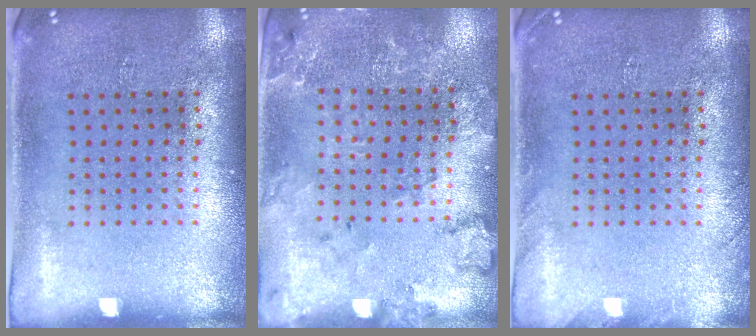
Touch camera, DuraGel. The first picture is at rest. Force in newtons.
{"total": 1.9, "press": 1.9, "slide": 0.2}
{"total": 1.1, "press": 1.1, "slide": 0.1}